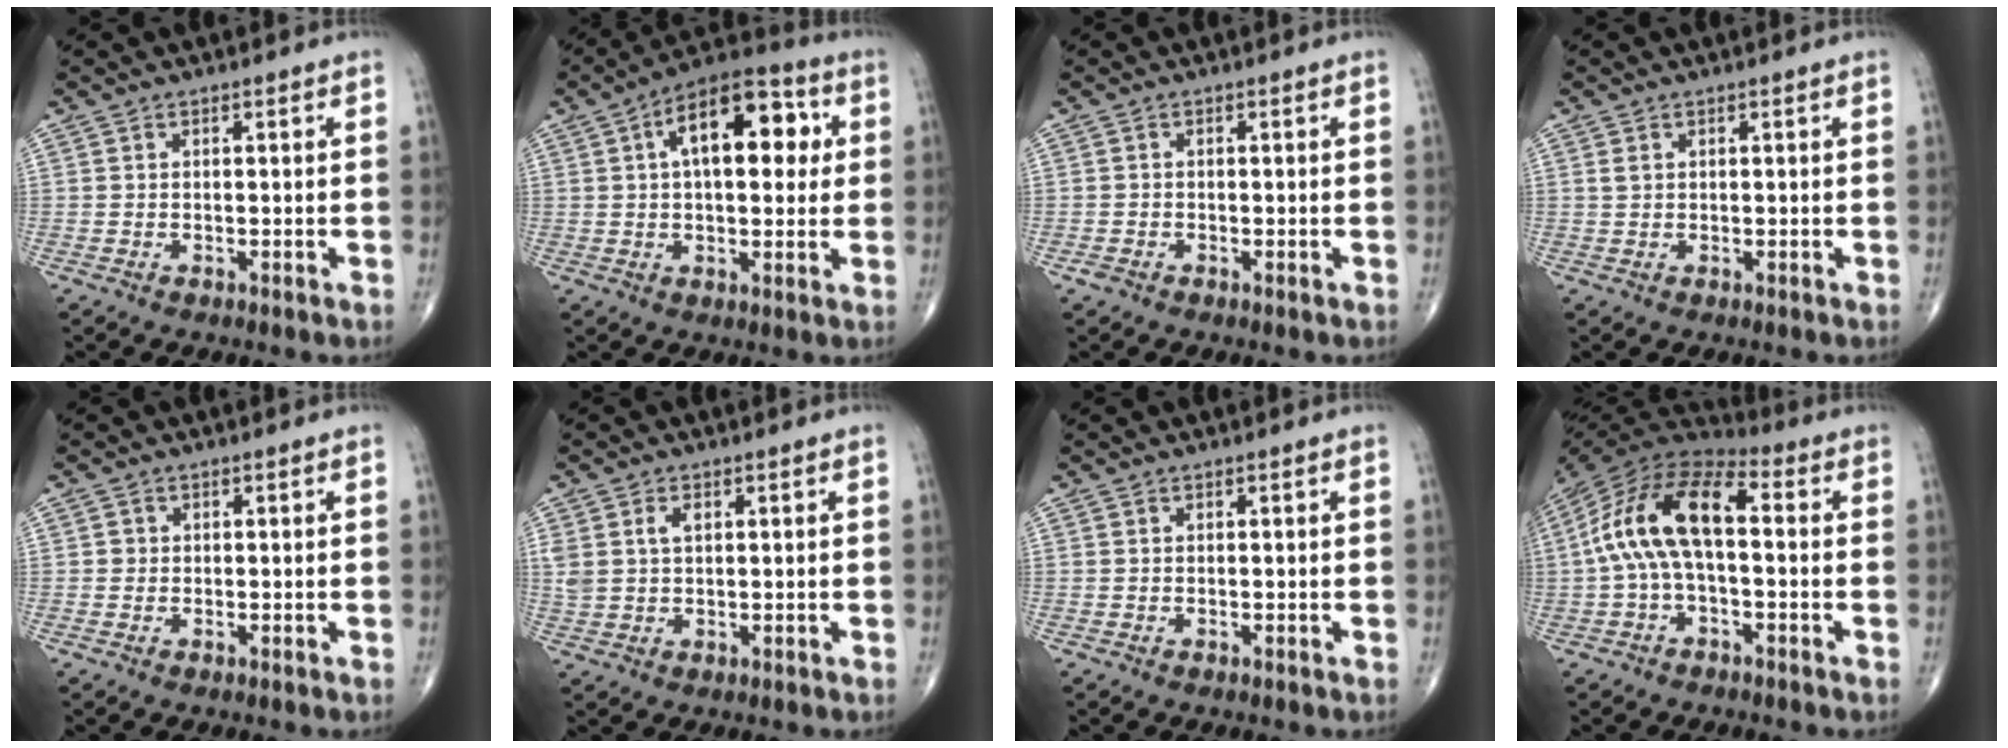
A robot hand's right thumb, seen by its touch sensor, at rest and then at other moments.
{"total": 16.0, "force": [3.8, 8.0, 13.3], "torque": [-0.172, 0.023, 0.050]}
{"total": 1.0, "force": [-0.6, 0.6, 0.5], "torque": [-0.010, 0.002, -0.012]}
{"total": 1.0, "force": [0.4, 0.7, 0.6], "torque": [-0.011, 0.002, 0.010]}
{"total": 1.0, "force": [0.0, 0.9, 0.1], "torque": [0.004, 0.003, -0.001]}
{"total": 3.9, "force": [1.4, 2.4, 2.8], "torque": [-0.060, 0.006, 0.031]}
{"total": 0.0}
{"total": 15.5, "force": [0.4, 7.5, 13.6], "torque": [-0.261, 0.047, -0.005]}